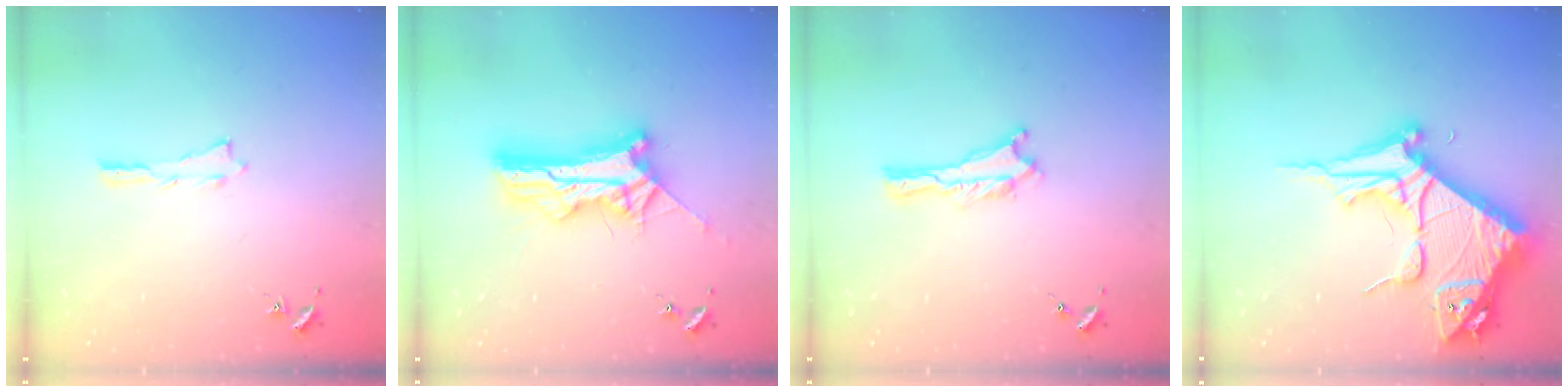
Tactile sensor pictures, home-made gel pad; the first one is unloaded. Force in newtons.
{"total": 12.6, "press": 12.6, "slide": 1.2}
{"total": 0.0}
{"total": 10.6, "press": 10.6, "slide": 1.1}